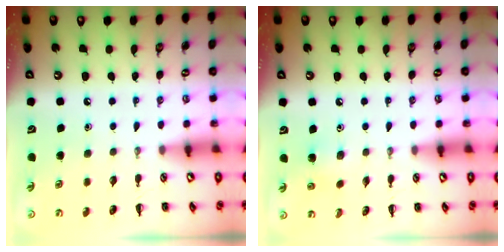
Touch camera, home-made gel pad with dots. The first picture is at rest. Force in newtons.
{"total": 4.9, "press": 4.7, "slide": 1.2}